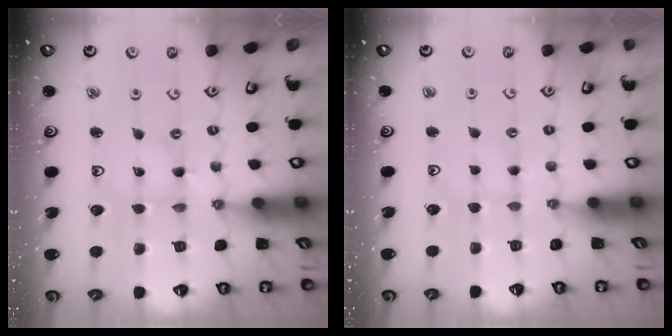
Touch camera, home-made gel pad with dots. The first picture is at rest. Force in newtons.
{"total": 0.6, "press": 0.6, "slide": 0.2}